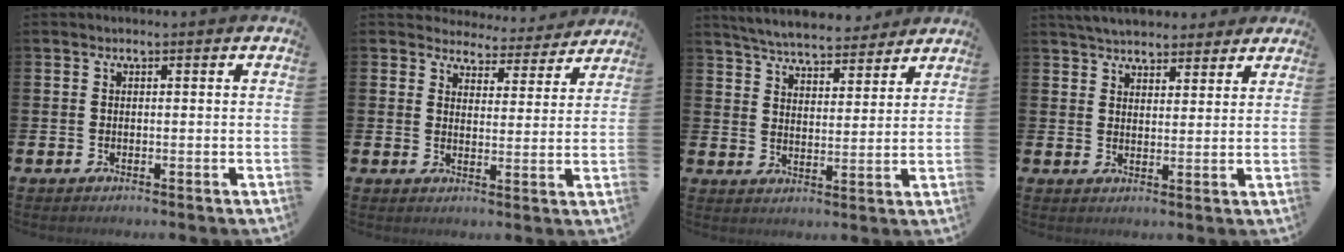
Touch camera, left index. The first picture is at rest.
{"total": 4.2, "force": [4.0, 1.3, -0.1], "torque": [-0.008, -0.041, 0.065]}
{"total": 6.1, "force": [5.9, 1.0, 1.1], "torque": [-0.037, -0.033, 0.103]}
{"total": 5.0, "force": [4.7, 1.4, 0.4], "torque": [-0.022, -0.019, 0.086]}